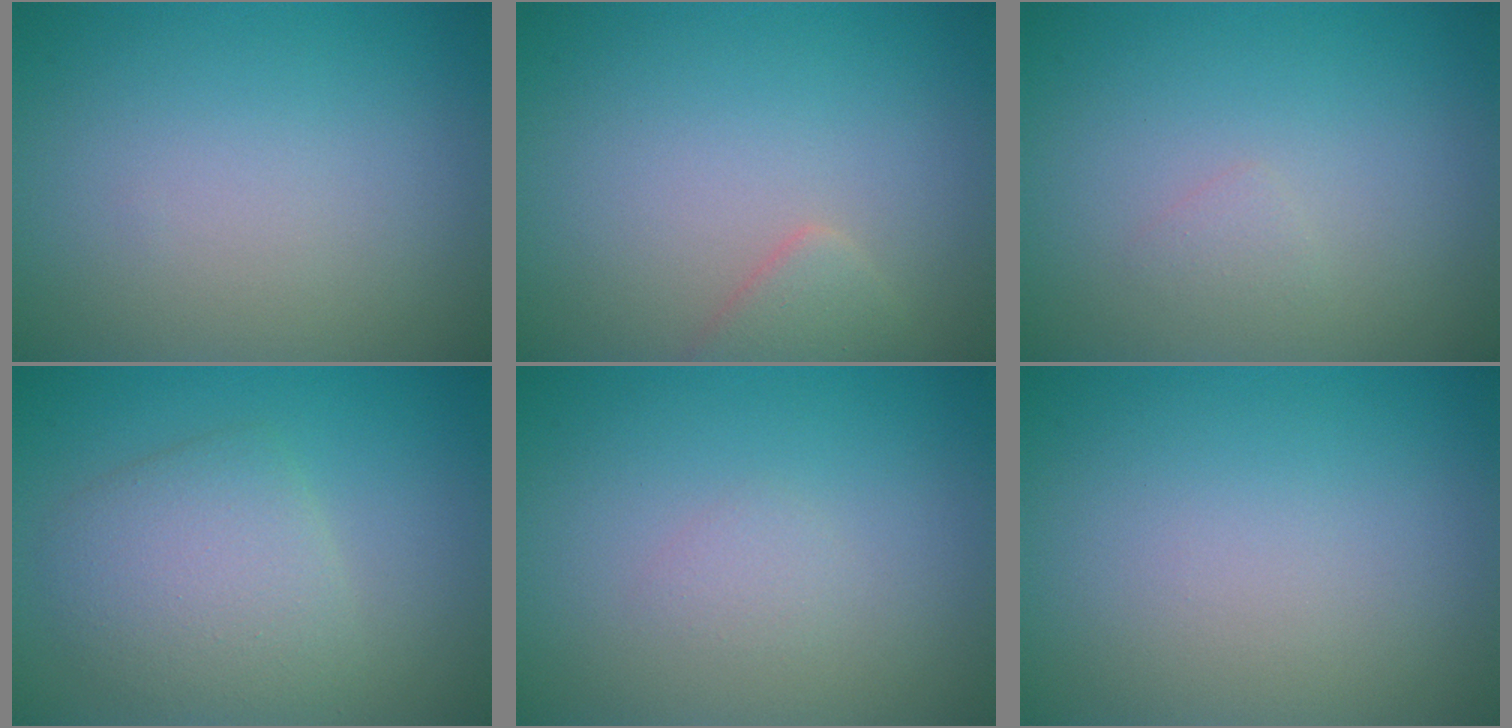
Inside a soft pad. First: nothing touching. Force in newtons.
{"total": 1.7, "press": 1.7, "slide": 0.1}
{"total": 0.7, "press": 0.7, "slide": 0.1}
{"total": 4.1, "press": 4.1, "slide": 0.2}
{"total": 0.7, "press": 0.7, "slide": 0.0}
{"total": 0.0}